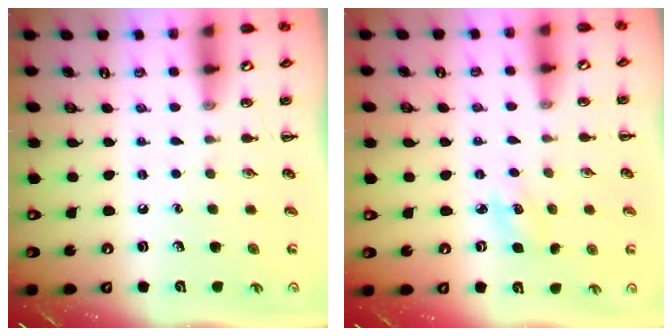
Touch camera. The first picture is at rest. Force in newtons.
{"total": 4.2, "press": 4.0, "slide": 1.3}